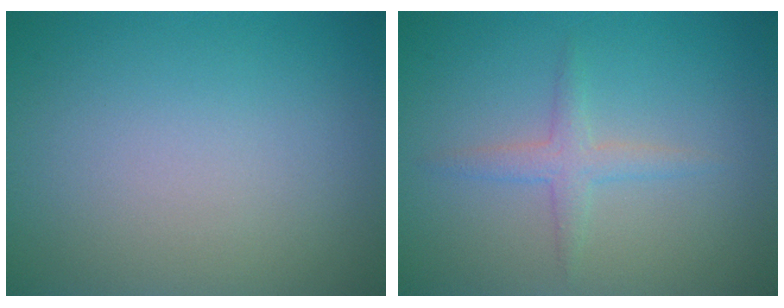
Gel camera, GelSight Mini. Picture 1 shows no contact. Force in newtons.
{"total": 1.8, "press": 1.8, "slide": 0.1}